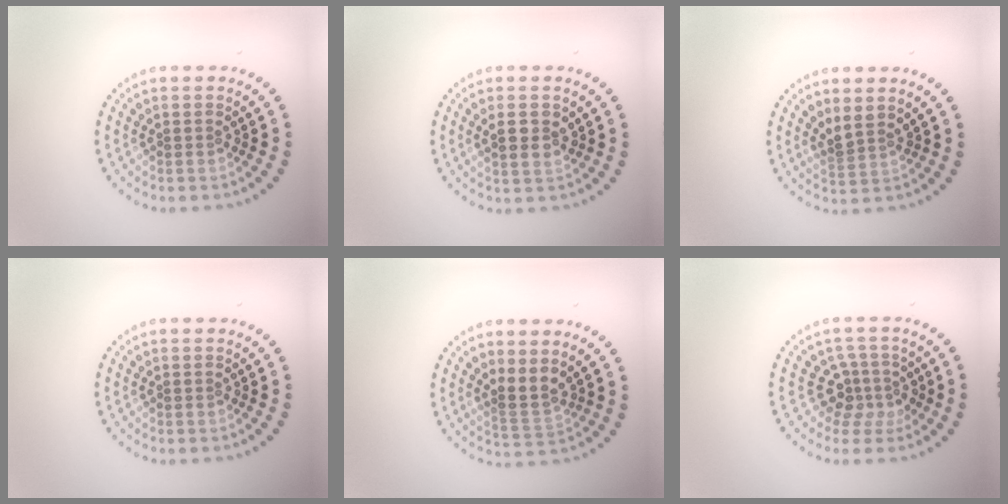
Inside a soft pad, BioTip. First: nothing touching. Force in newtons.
{"total": 2.1, "press": 2.0, "slide": 0.6}
{"total": 2.0, "press": 1.4, "slide": 1.4}
{"total": 0.0}
{"total": 2.5, "press": 1.9, "slide": 1.6}
{"total": 3.0, "press": 2.1, "slide": 2.1}